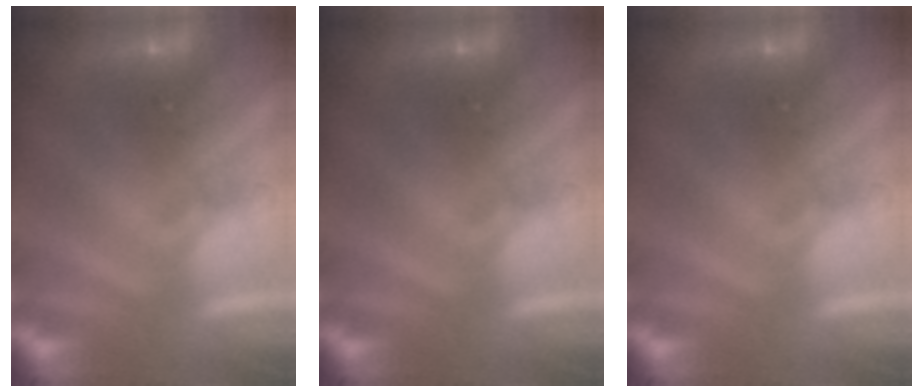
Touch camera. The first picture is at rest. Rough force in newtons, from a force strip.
{"total": 0.0}
{"total": 0.0}